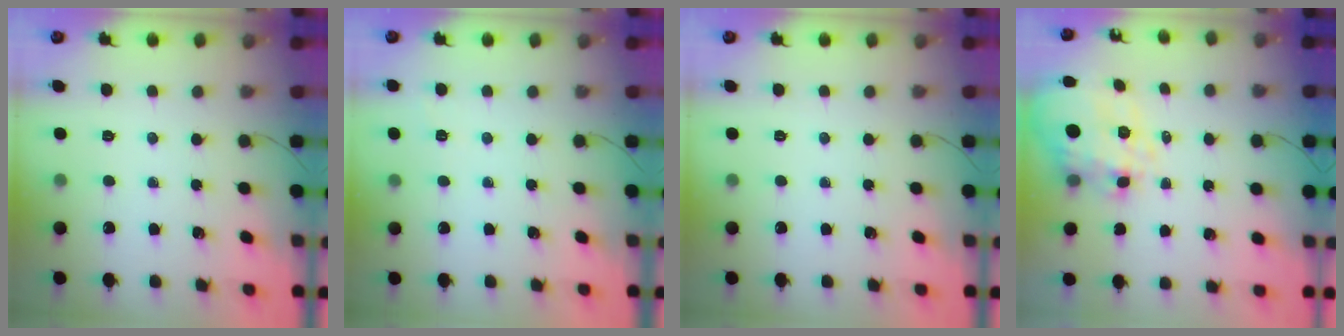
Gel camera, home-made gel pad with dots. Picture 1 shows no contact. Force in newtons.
{"total": 3.6, "press": 3.3, "slide": 1.3}
{"total": 0.0}
{"total": 11.6, "press": 11.2, "slide": 3.1}